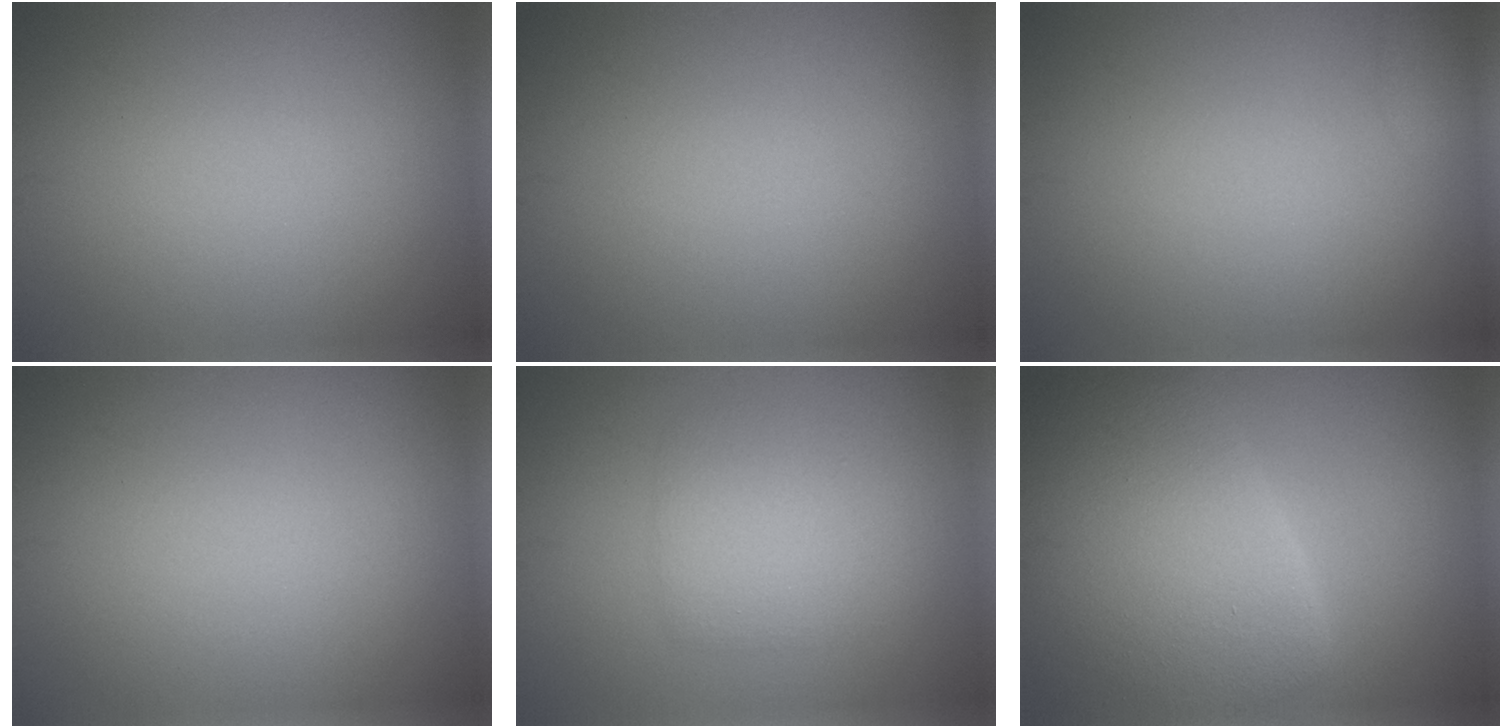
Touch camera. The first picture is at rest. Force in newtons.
{"total": 0.0}
{"total": 1.5, "press": 1.5, "slide": 0.1}
{"total": 0.0}
{"total": 2.8, "press": 2.8, "slide": 0.0}
{"total": 10.1, "press": 10.1, "slide": 0.2}